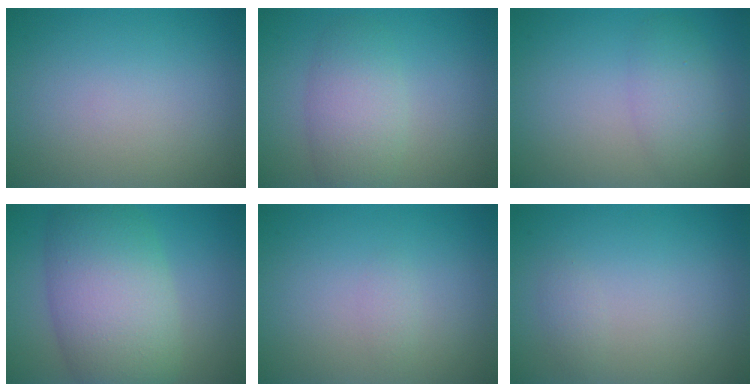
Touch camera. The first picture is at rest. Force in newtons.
{"total": 3.8, "press": 3.8, "slide": 0.1}
{"total": 3.0, "press": 3.0, "slide": 0.1}
{"total": 9.5, "press": 9.5, "slide": 0.3}
{"total": 0.7, "press": 0.7, "slide": 0.0}
{"total": 0.7, "press": 0.7, "slide": 0.1}